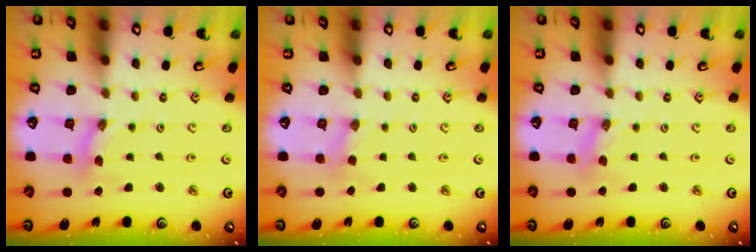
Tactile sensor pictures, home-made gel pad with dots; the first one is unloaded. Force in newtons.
{"total": 1.5, "press": 1.5, "slide": 0.3}
{"total": 0.0}